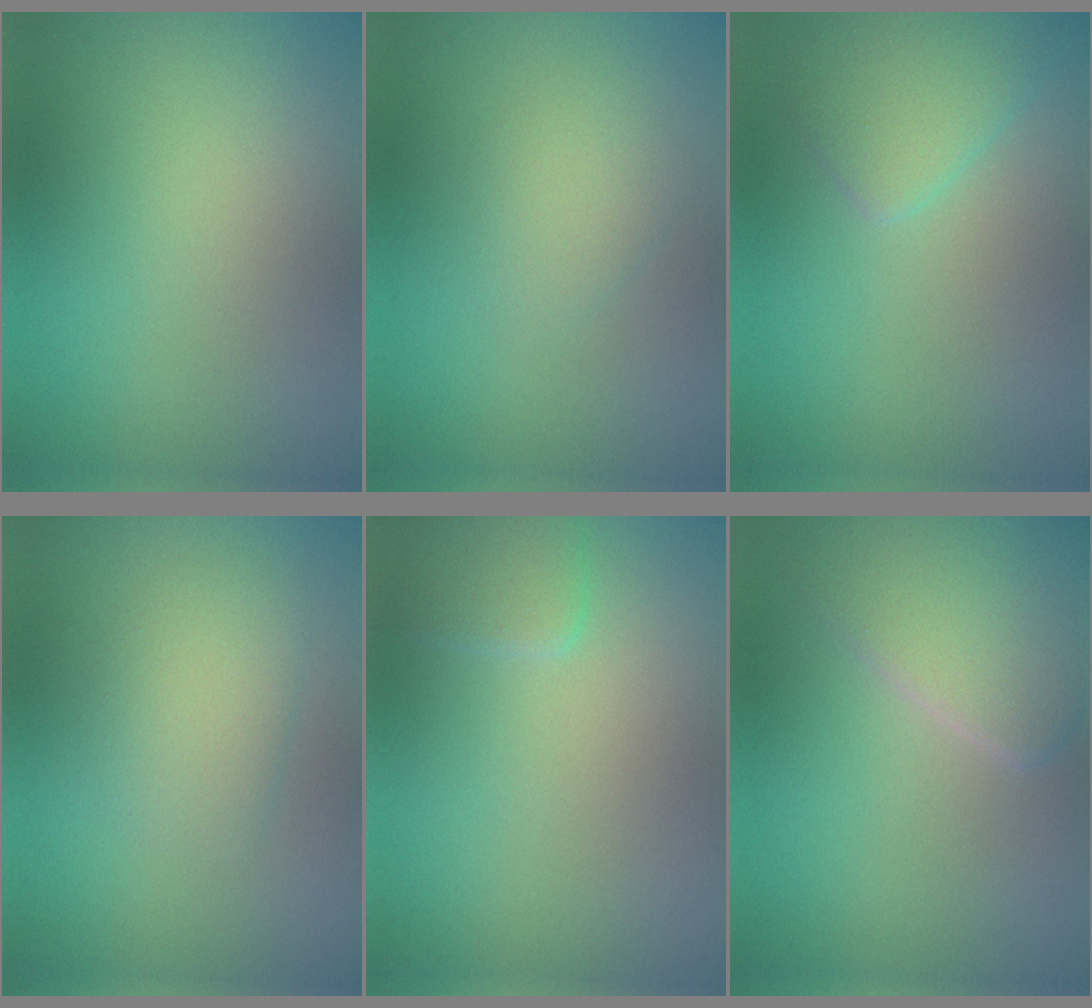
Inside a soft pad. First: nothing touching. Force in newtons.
{"total": 1.5, "press": 1.5, "slide": 0.1}
{"total": 2.6, "press": 2.6, "slide": 0.1}
{"total": 2.3, "press": 2.3, "slide": 0.1}
{"total": 1.8, "press": 1.8, "slide": 0.1}
{"total": 4.7, "press": 4.7, "slide": 0.2}